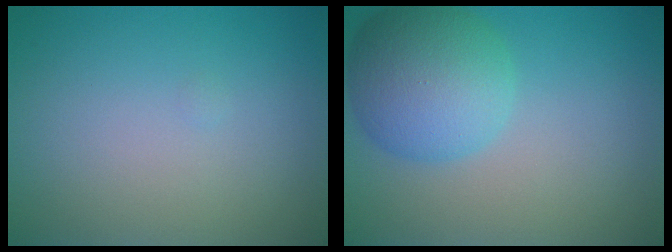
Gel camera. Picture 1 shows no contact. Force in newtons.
{"total": 6.8, "press": 6.8, "slide": 0.2}